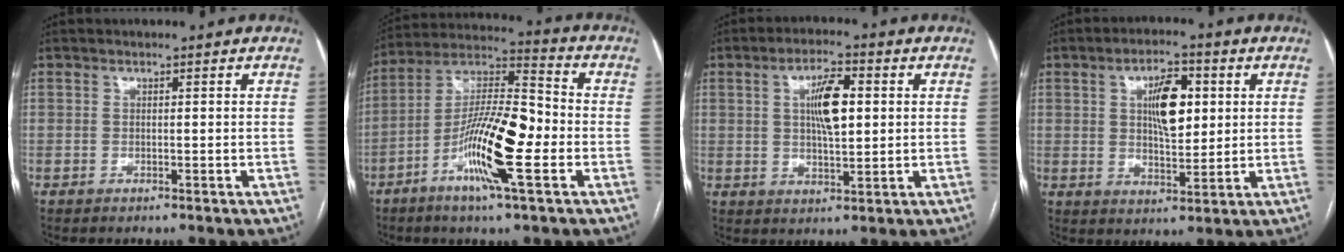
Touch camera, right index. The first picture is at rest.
{"total": 15.5, "force": [-4.8, 2.1, 14.6], "torque": [-0.274, 0.003, -0.089]}
{"total": 7.4, "force": [1.5, 2.1, 6.9], "torque": [-0.124, 0.009, 0.027]}
{"total": 8.2, "force": [2.1, 3.2, 7.3], "torque": [-0.125, 0.011, 0.037]}